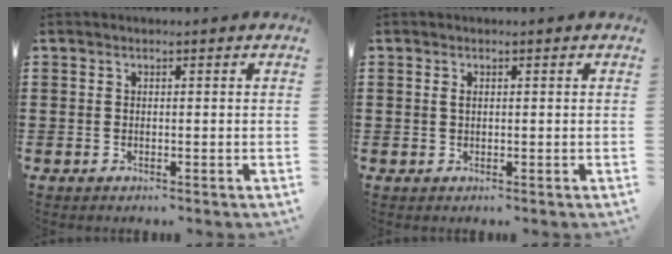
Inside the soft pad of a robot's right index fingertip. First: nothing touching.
{"total": 0.8, "force": [0.1, 0.3, 0.8], "torque": [-0.018, -0.002, 0.002]}